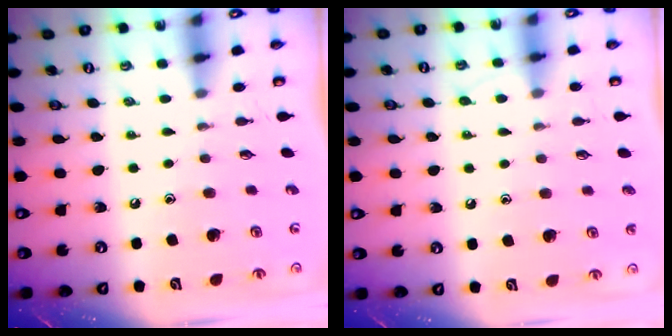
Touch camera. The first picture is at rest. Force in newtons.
{"total": 4.2, "press": 4.2, "slide": 0.5}